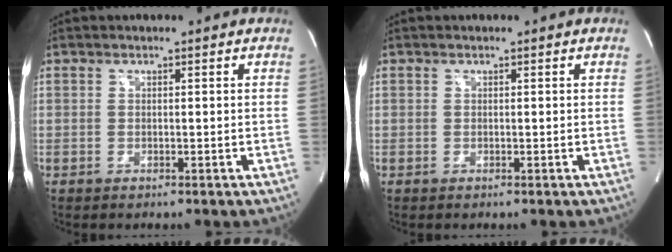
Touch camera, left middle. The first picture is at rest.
{"total": 0.0}